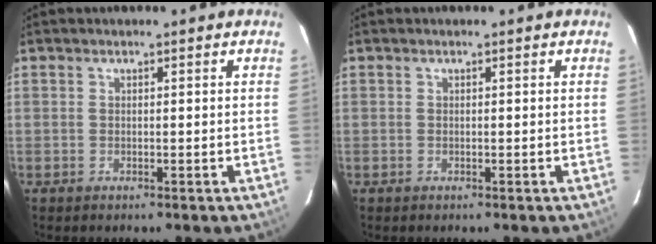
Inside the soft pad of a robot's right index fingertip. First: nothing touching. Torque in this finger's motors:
{"motor_torque": [0.00, 0.00, 0.02, 0.01]}